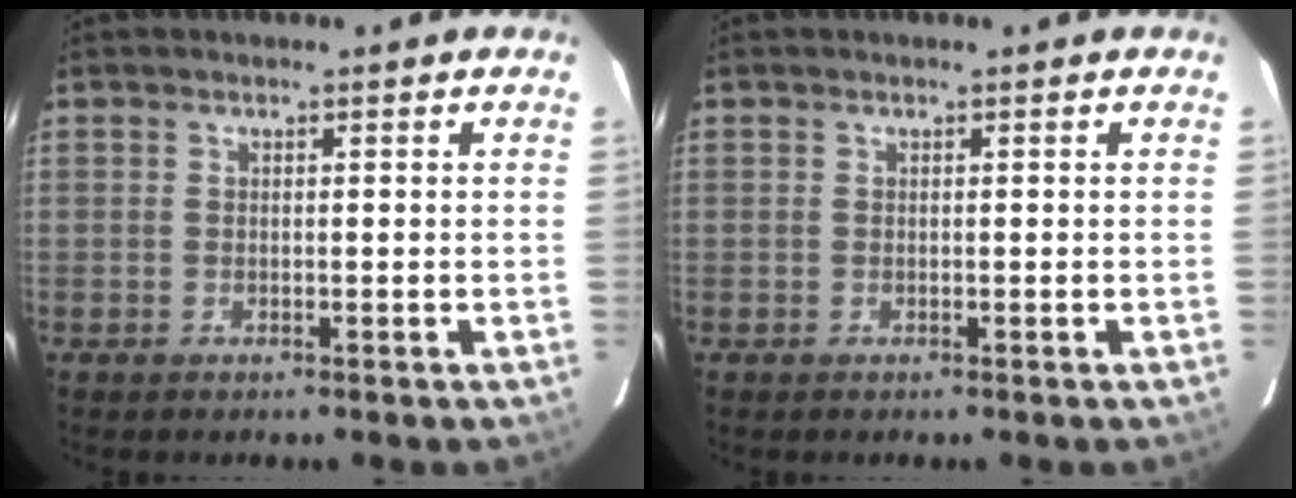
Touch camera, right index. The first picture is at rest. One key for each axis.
{"total": 0.0}